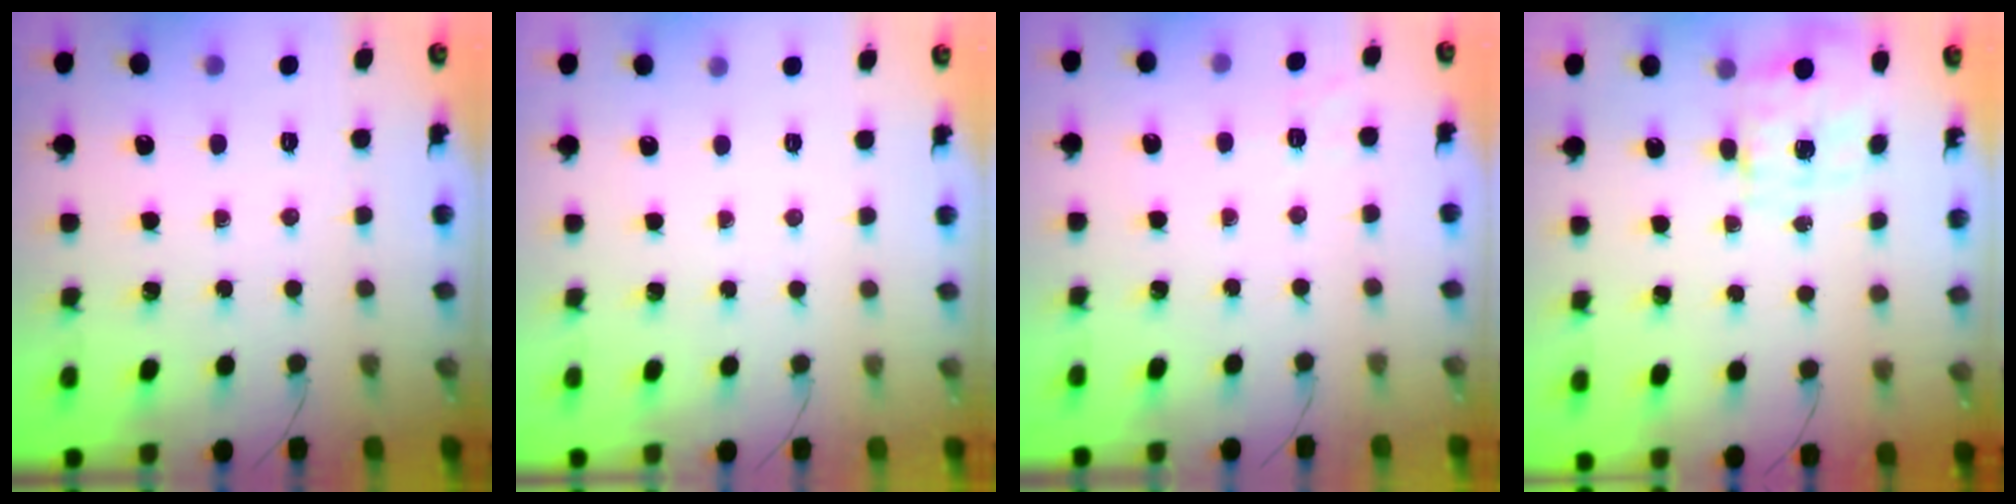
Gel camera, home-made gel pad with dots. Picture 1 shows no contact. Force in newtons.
{"total": 2.4, "press": 2.4, "slide": 0.5}
{"total": 2.3, "press": 1.5, "slide": 1.8}
{"total": 3.5, "press": 3.3, "slide": 1.0}